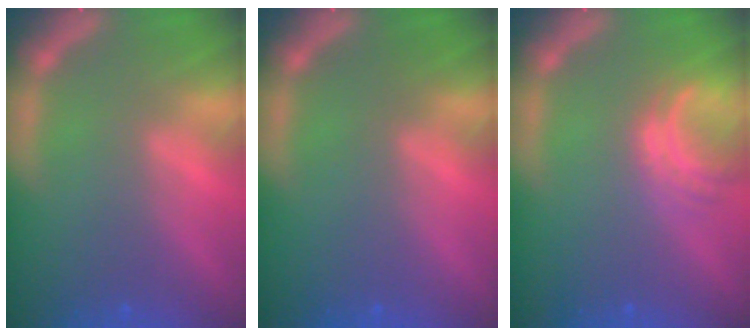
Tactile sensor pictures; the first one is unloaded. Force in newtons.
{"total": 0.0}
{"total": 3.0}